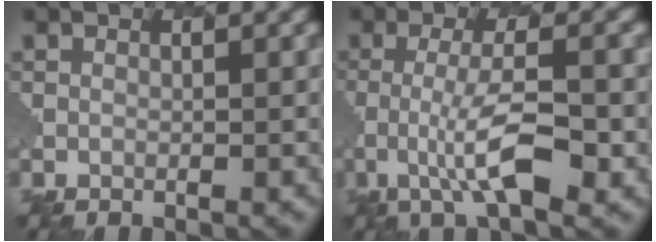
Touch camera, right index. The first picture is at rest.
{"total": 2.5, "force": [-0.5, -0.7, 2.4], "torque": [-0.073, 0.020, -0.042]}